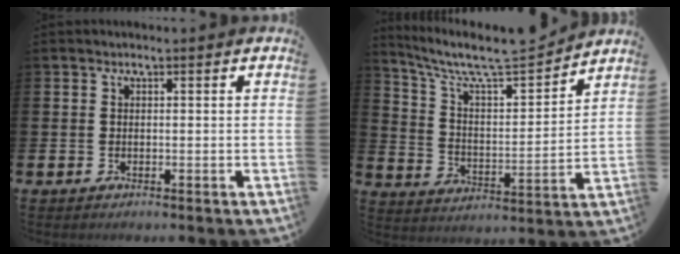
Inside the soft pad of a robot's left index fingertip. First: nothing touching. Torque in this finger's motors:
{"motor_torque": [0.36, -0.61, 0.46, 0.14]}